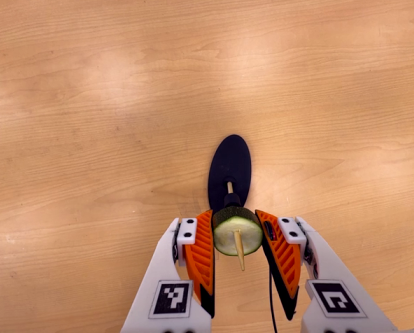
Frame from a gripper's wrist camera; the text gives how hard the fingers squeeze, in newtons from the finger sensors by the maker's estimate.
{"total": 10.1, "left": 9.1, "right": 11.0}